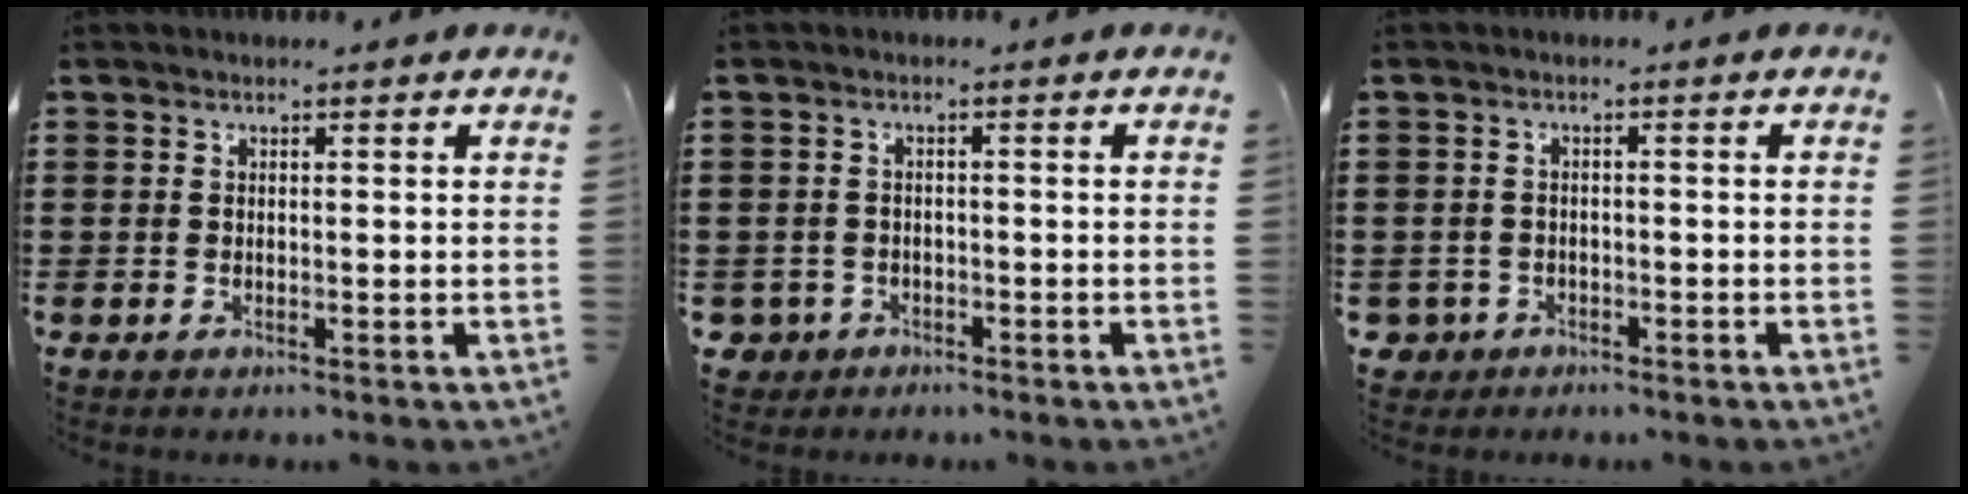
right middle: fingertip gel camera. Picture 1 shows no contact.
{"total": 2.1, "force": [-1.7, 1.2, 0.1], "torque": [-0.017, -0.007, -0.040]}
{"total": 2.0, "force": [-1.6, 1.2, 0.1], "torque": [-0.017, -0.005, -0.038]}